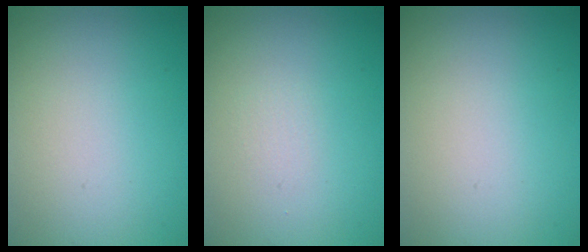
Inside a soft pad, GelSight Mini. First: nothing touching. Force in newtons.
{"total": 0.6, "press": 0.6, "slide": 0.1}
{"total": 0.0}